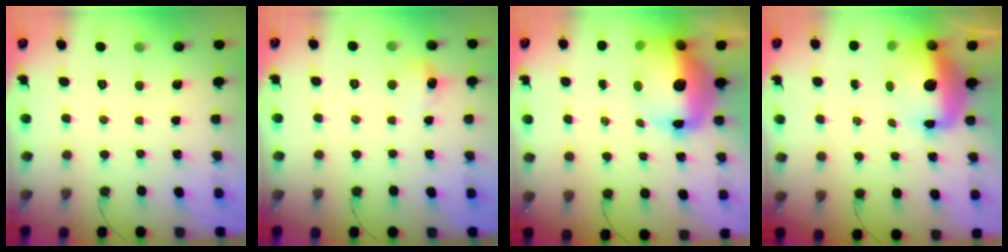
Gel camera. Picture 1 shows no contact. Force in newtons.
{"total": 7.4, "press": 7.3, "slide": 1.3}
{"total": 16.9, "press": 16.3, "slide": 4.3}
{"total": 13.1, "press": 12.7, "slide": 3.3}